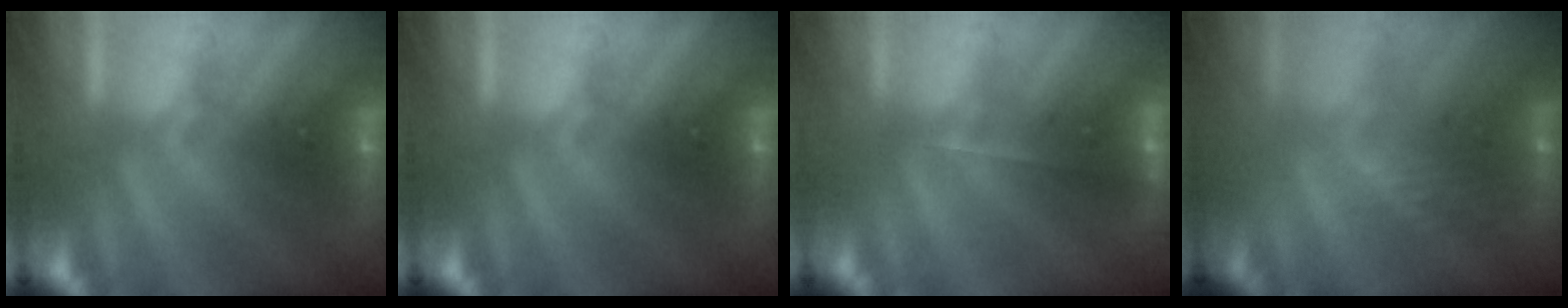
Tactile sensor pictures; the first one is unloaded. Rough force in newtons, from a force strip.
{"total": 0.0}
{"total": 1.8}
{"total": 2.4}